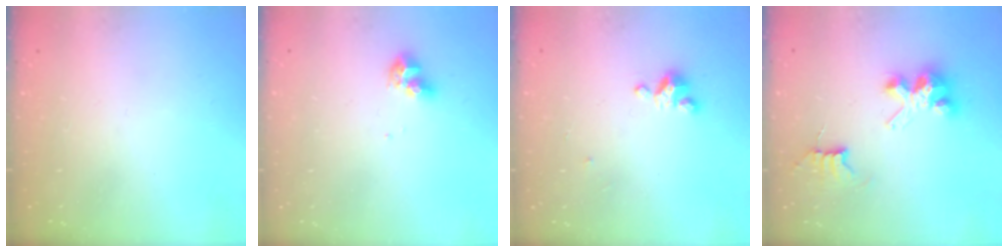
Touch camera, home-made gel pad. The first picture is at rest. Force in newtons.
{"total": 8.1, "press": 8.1, "slide": 0.8}
{"total": 2.9, "press": 2.9, "slide": 0.3}
{"total": 7.5, "press": 7.5, "slide": 0.6}